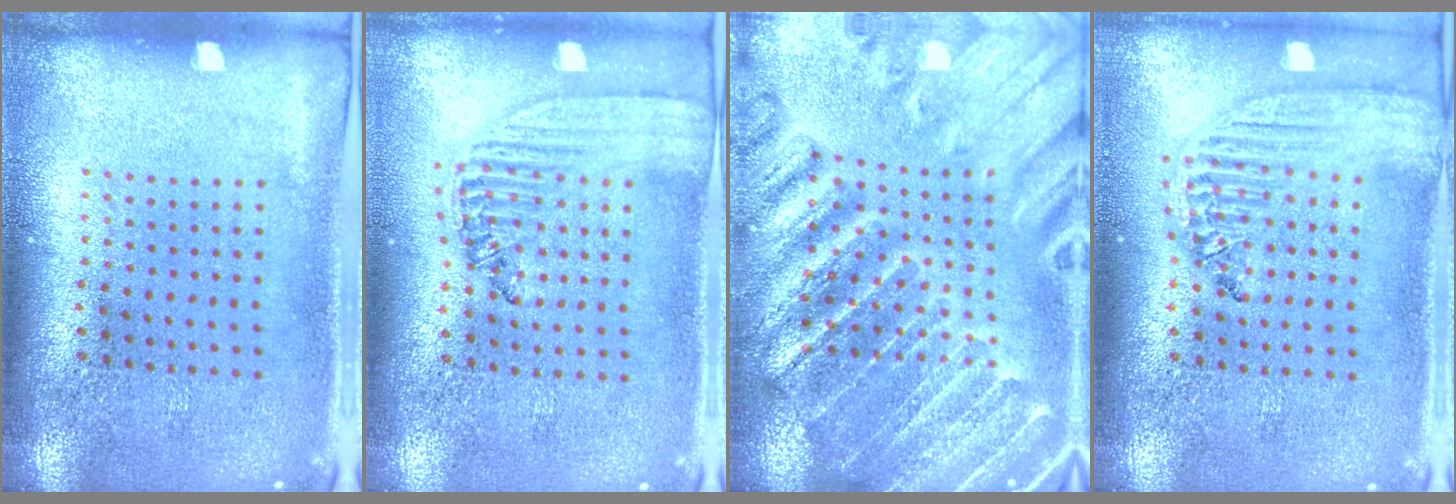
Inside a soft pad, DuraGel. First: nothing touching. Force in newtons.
{"total": 1.5, "press": 1.4, "slide": 0.6}
{"total": 3.0, "press": 2.9, "slide": 0.4}
{"total": 2.2, "press": 1.9, "slide": 1.1}